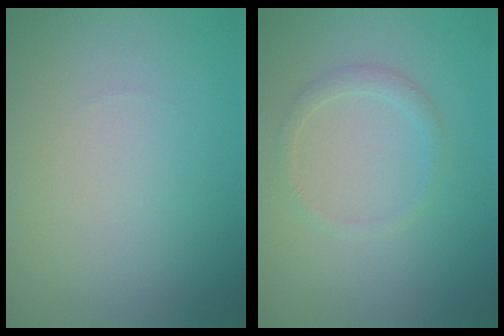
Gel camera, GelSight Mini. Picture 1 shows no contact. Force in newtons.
{"total": 1.3, "press": 1.3, "slide": 0.2}